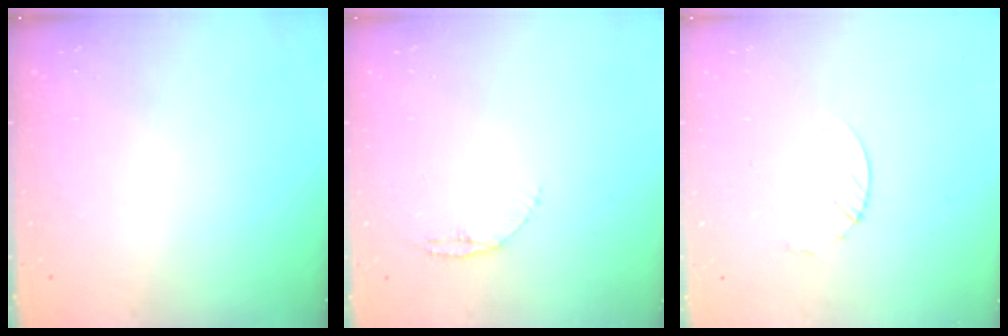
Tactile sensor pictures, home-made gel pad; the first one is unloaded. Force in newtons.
{"total": 3.4, "press": 3.4, "slide": 0.4}
{"total": 3.0, "press": 3.0, "slide": 0.3}